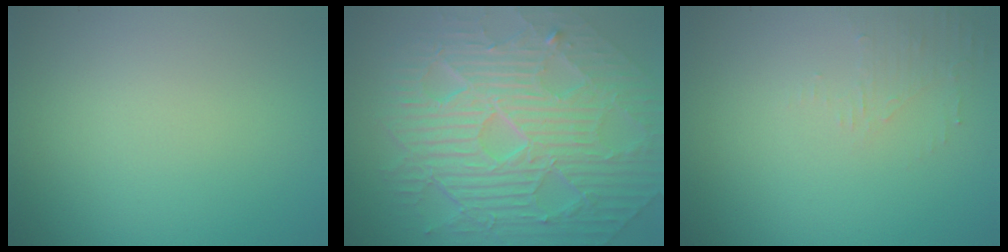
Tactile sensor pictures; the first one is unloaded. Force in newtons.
{"total": 11.4, "press": 7.5, "slide": 8.5}
{"total": 1.6, "press": 1.5, "slide": 0.4}